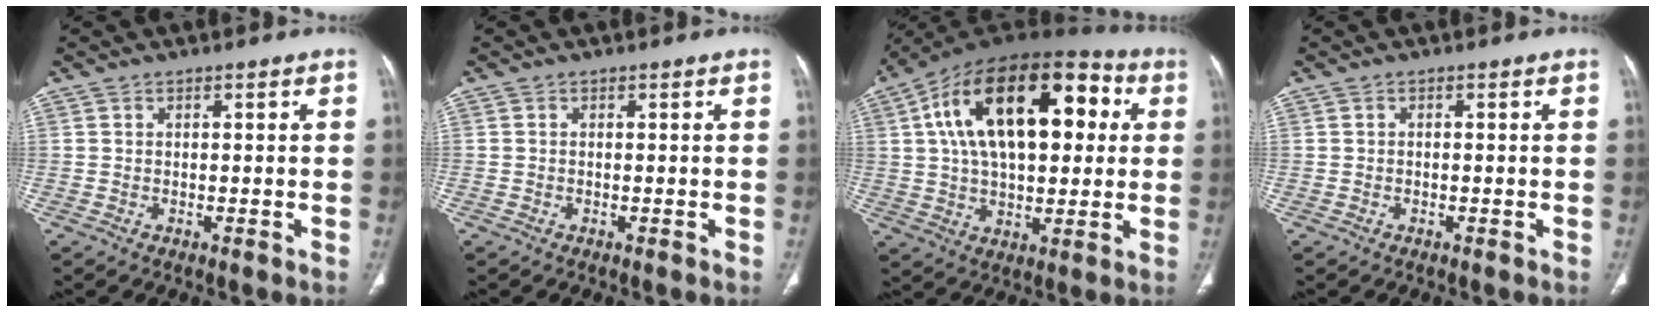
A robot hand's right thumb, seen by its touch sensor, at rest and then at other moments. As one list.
[{"total": 0.0}, {"total": 26.7, "force": [6.3, 14.1, 21.7], "torque": [-0.350, 0.030, 0.095]}, {"total": 0.0}]